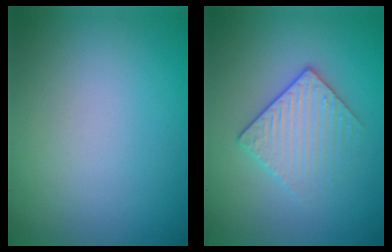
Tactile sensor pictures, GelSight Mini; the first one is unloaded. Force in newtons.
{"total": 3.1, "press": 2.9, "slide": 1.2}